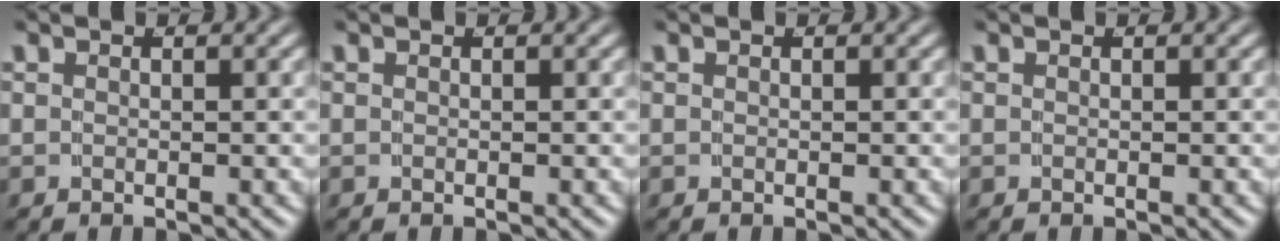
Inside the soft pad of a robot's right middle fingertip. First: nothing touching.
{"total": 0.0}
{"total": 0.0}
{"total": 0.0}